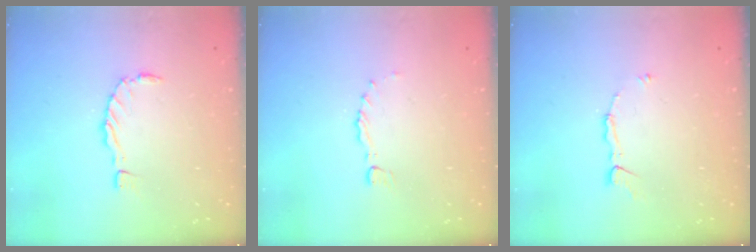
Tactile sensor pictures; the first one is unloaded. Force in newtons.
{"total": 0.0}
{"total": 4.0, "press": 3.9, "slide": 0.5}